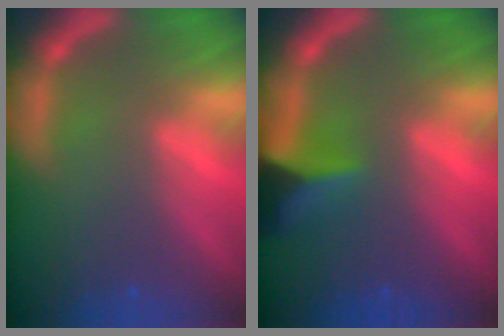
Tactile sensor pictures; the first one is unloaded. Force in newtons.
{"total": 5.4}